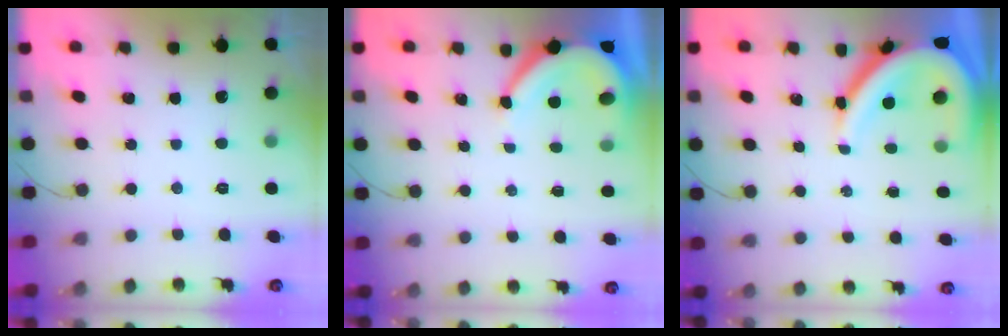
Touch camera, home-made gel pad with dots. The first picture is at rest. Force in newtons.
{"total": 7.3, "press": 7.3, "slide": 0.4}
{"total": 13.6, "press": 13.6, "slide": 1.5}